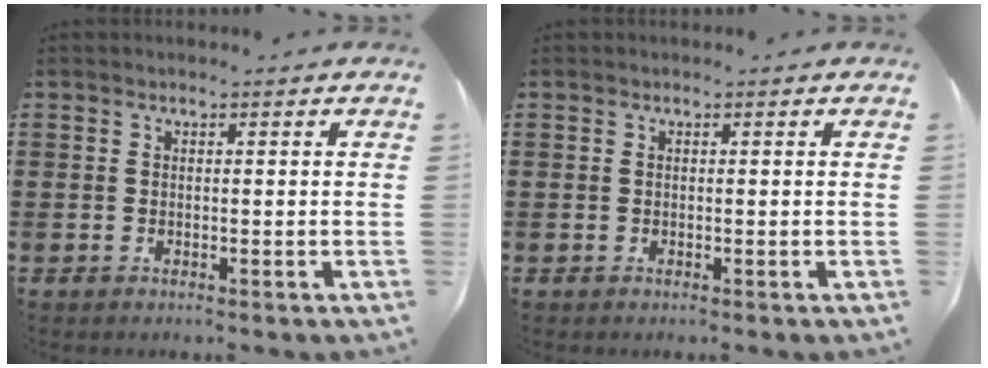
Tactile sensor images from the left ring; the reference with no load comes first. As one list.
[{"total": 0.0}]